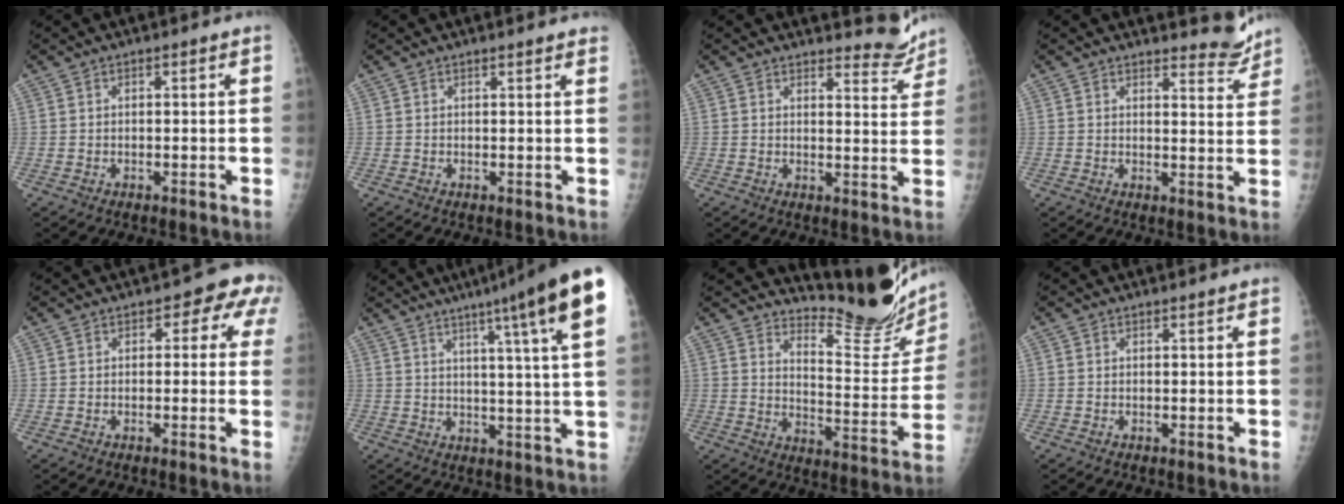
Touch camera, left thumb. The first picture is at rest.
{"total": 2.3, "force": [1.9, 0.3, 1.1], "torque": [-0.008, 0.000, 0.018]}
{"total": 5.3, "force": [5.2, 1.2, 0.3], "torque": [0.015, -0.053, 0.058]}
{"total": 4.9, "force": [4.8, 1.0, 0.5], "torque": [0.011, -0.049, 0.054]}
{"total": 5.1, "force": [1.4, 3.2, 3.6], "torque": [0.007, 0.007, 0.000]}
{"total": 17.8, "force": [10.1, 0.1, 14.7], "torque": [-0.199, -0.031, 0.112]}
{"total": 16.9, "force": [16.2, 2.7, 4.0], "torque": [-0.025, -0.169, 0.208]}
{"total": 0.0}